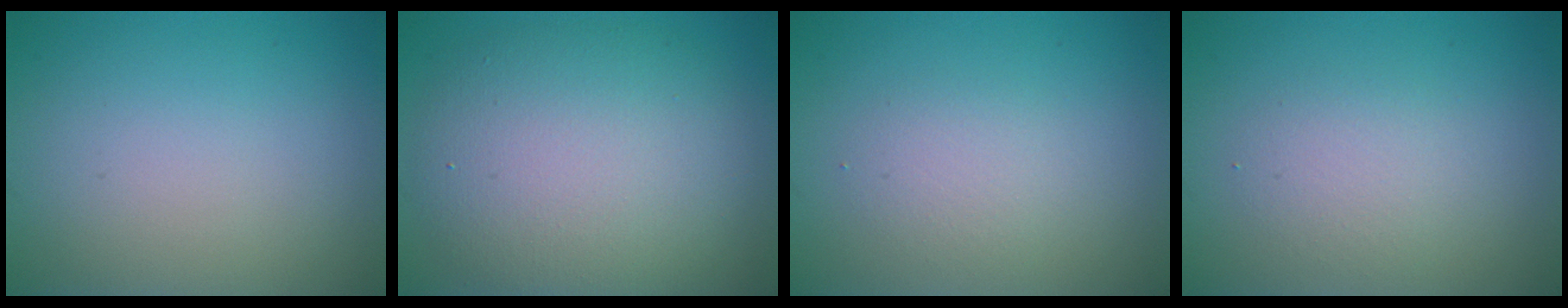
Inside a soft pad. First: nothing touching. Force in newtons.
{"total": 8.9, "press": 8.9, "slide": 0.3}
{"total": 2.0, "press": 1.9, "slide": 0.2}
{"total": 2.2, "press": 2.2, "slide": 0.2}